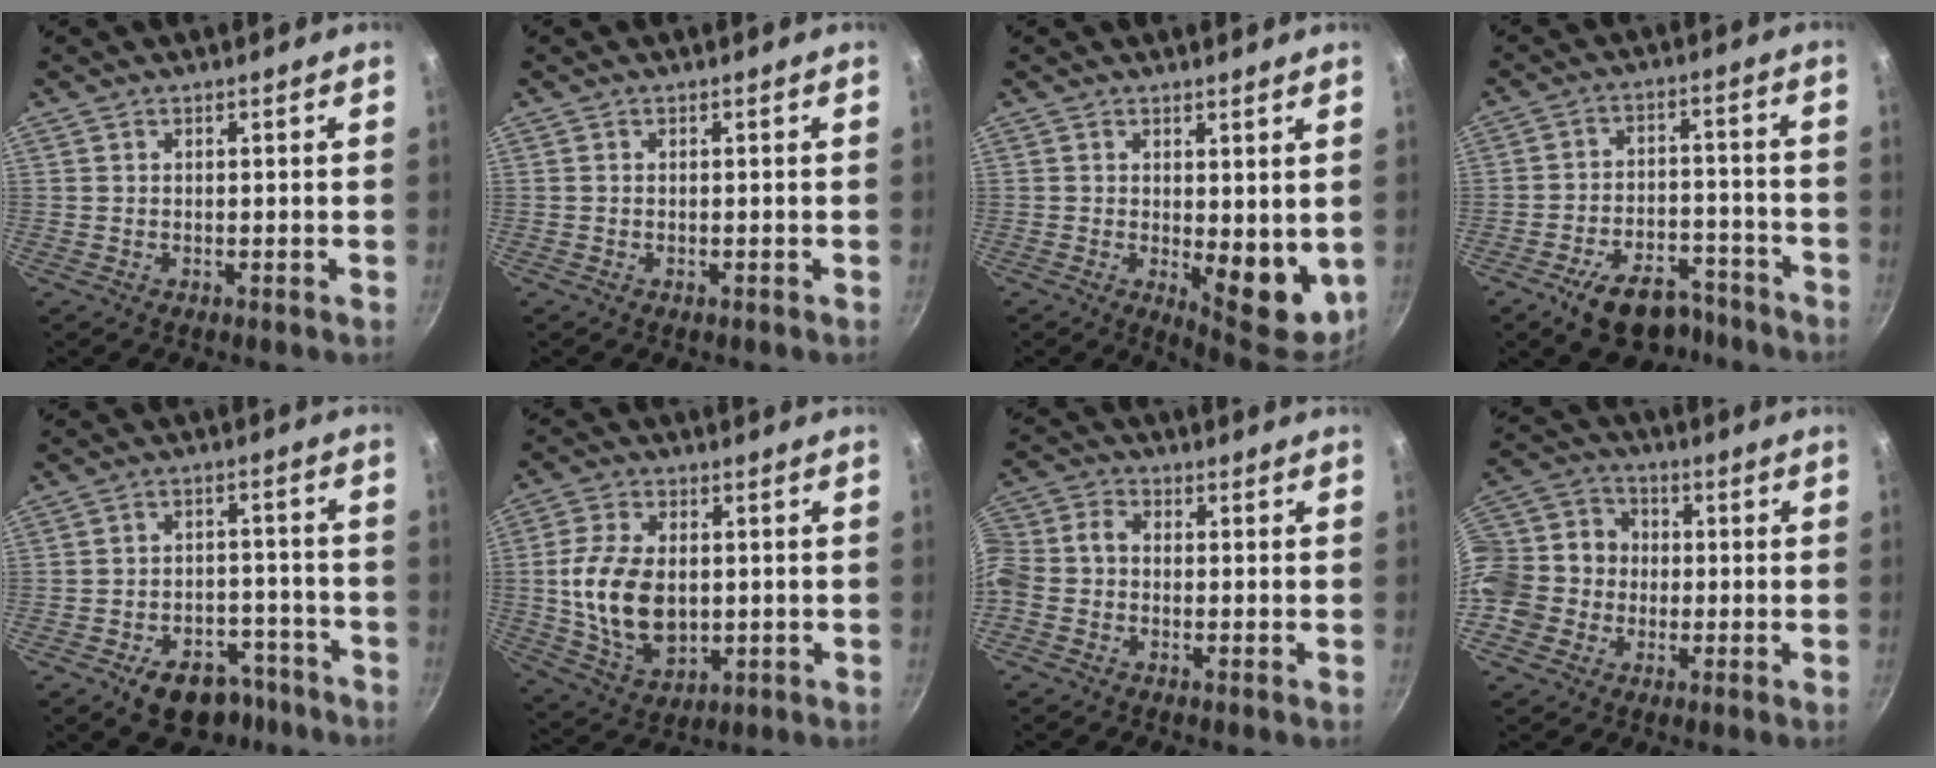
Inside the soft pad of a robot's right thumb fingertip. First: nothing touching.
{"total": 0.0}
{"total": 10.3, "force": [0.2, 4.8, 9.1], "torque": [-0.085, -0.013, 0.016]}
{"total": 13.0, "force": [-8.9, 6.9, 6.3], "torque": [-0.064, 0.063, -0.132]}
{"total": 12.5, "force": [-8.1, 7.6, 5.7], "torque": [-0.037, 0.062, -0.103]}
{"total": 14.1, "force": [0.0, 9.1, 10.7], "torque": [-0.190, -0.007, 0.010]}
{"total": 7.5, "force": [-2.4, 5.5, 4.5], "torque": [-0.101, 0.039, -0.065]}
{"total": 14.8, "force": [-2.1, 13.1, 6.5], "torque": [-0.112, 0.044, -0.049]}